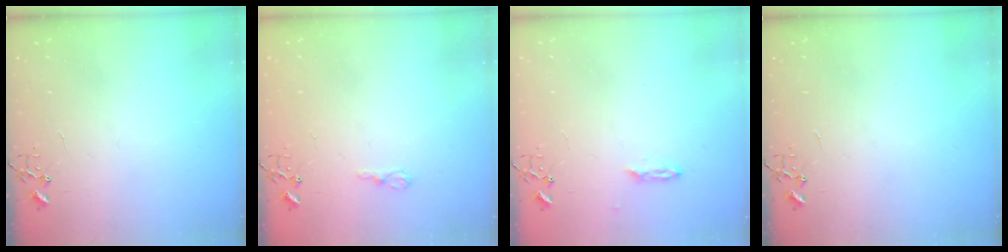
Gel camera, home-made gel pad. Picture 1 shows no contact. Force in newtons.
{"total": 7.3, "press": 7.3, "slide": 0.9}
{"total": 2.3, "press": 2.2, "slide": 0.4}
{"total": 0.0}